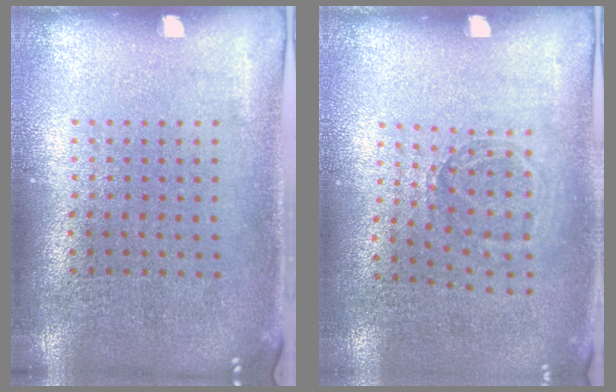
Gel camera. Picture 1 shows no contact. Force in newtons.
{"total": 1.1, "press": 0.9, "slide": 0.6}